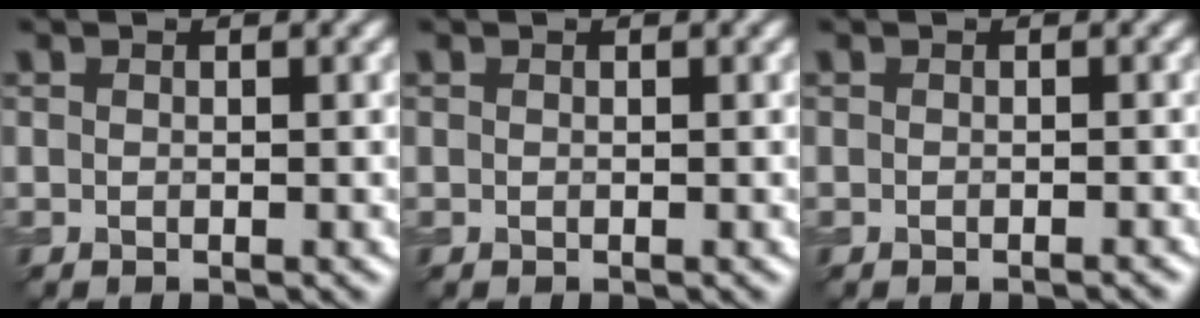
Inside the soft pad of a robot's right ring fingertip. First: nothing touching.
{"total": 0.0}
{"total": 0.6, "force": [-0.5, 0.1, 0.3], "torque": [-0.002, 0.001, -0.006]}